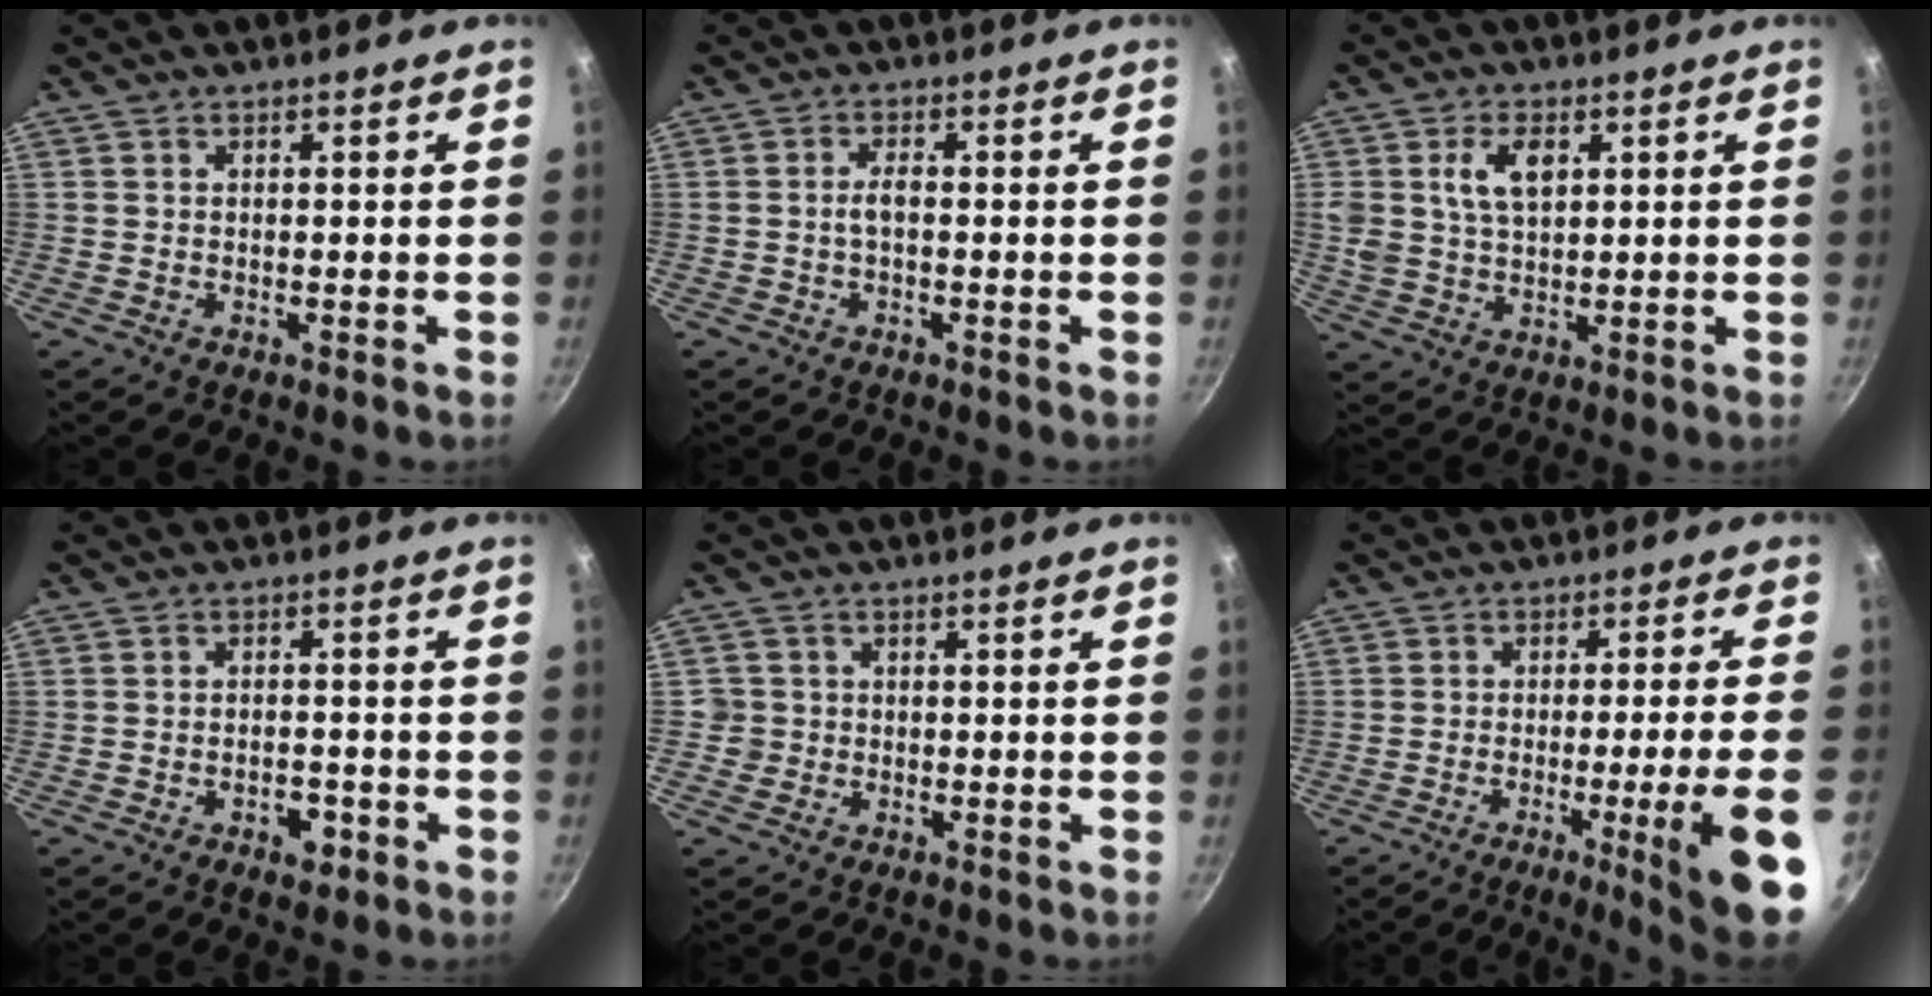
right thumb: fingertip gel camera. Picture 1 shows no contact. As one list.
[{"total": 1.9, "force": [-0.3, 0.7, 1.7], "torque": [-0.036, 0.010, -0.008]}, {"total": 7.7, "force": [2.5, 4.9, 5.5], "torque": [-0.092, -0.009, 0.046]}, {"total": 3.9, "force": [-1.9, 2.2, 2.6], "torque": [-0.027, 0.012, -0.026]}, {"total": 2.5, "force": [-0.5, 2.4, 0.3], "torque": [0.009, 0.011, -0.008]}, {"total": 13.7, "force": [-4.8, 0.1, 12.8], "torque": [-0.178, 0.016, -0.062]}]